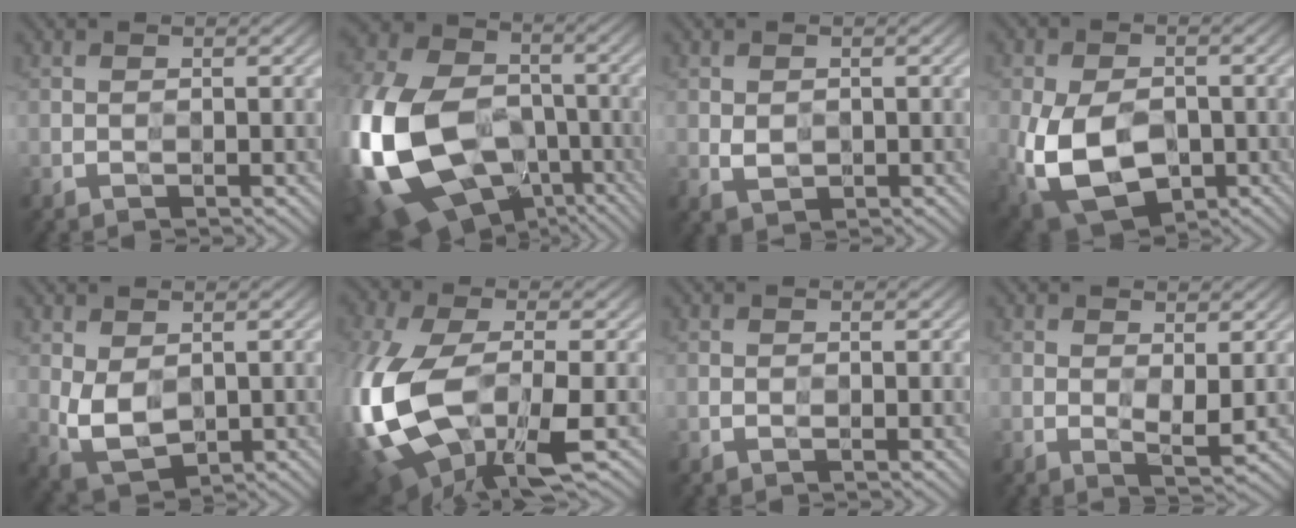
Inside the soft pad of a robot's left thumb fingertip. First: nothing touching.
{"total": 20.2, "force": [-6.3, 14.7, 12.4], "torque": [-0.330, -0.039, -0.109]}
{"total": 1.3, "force": [0.7, 1.1, 0.1], "torque": [-0.004, 0.001, 0.017]}
{"total": 10.9, "force": [-2.8, 7.3, 7.6], "torque": [-0.177, -0.025, -0.048]}
{"total": 4.1, "force": [0.8, 2.9, 2.8], "torque": [-0.075, -0.004, 0.019]}
{"total": 15.5, "force": [-4.5, 8.2, 12.3], "torque": [-0.323, -0.027, -0.078]}
{"total": 0.0}
{"total": 2.9, "force": [0.4, 1.5, 2.4], "torque": [-0.042, 0.000, 0.011]}